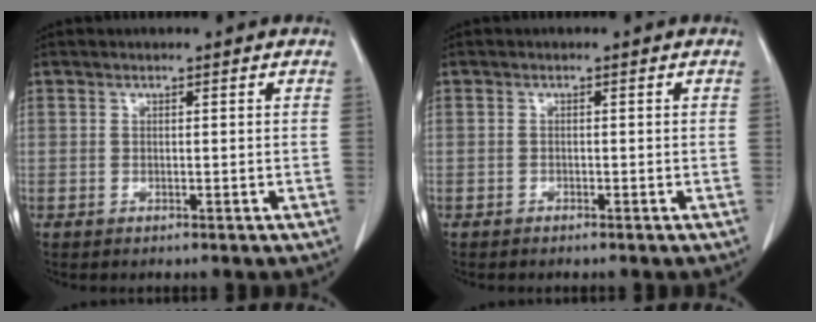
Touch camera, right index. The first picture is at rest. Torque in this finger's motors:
{"motor_torque": [-0.06, 0.06, -0.01, -0.01]}